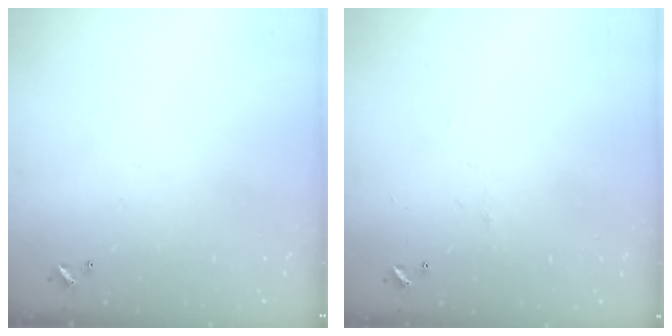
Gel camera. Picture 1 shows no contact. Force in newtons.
{"total": 0.8, "press": 0.6, "slide": 0.6}